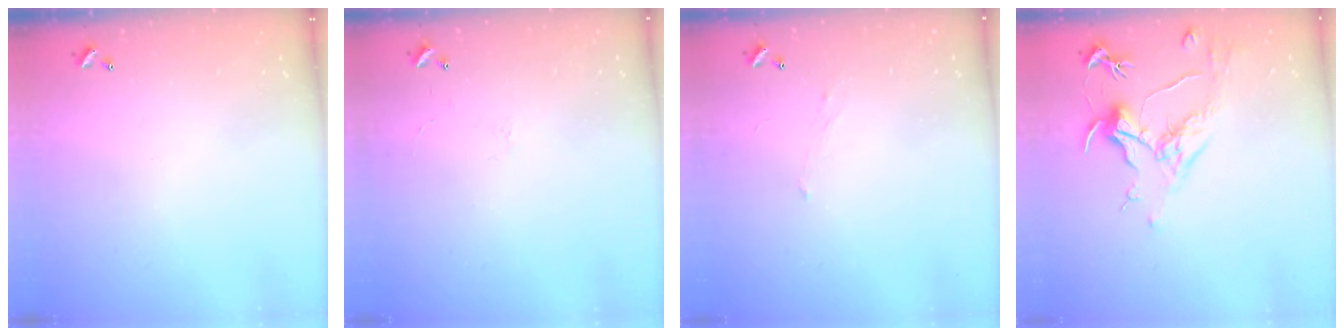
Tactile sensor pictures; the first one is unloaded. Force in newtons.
{"total": 1.8, "press": 1.7, "slide": 0.4}
{"total": 1.0, "press": 0.8, "slide": 0.5}
{"total": 1.6, "press": 1.3, "slide": 0.9}